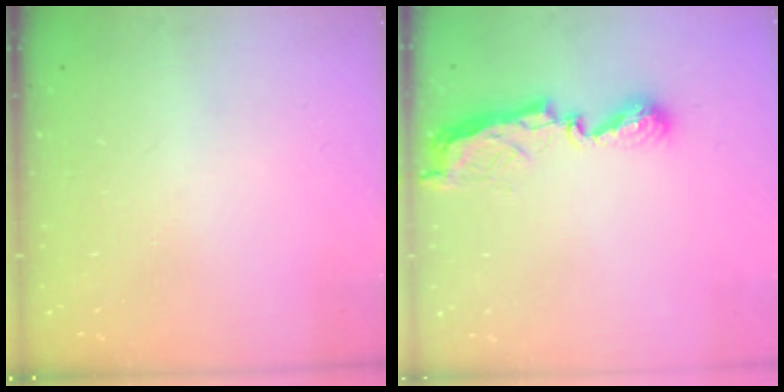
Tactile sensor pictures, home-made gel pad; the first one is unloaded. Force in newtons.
{"total": 7.7, "press": 7.6, "slide": 0.7}